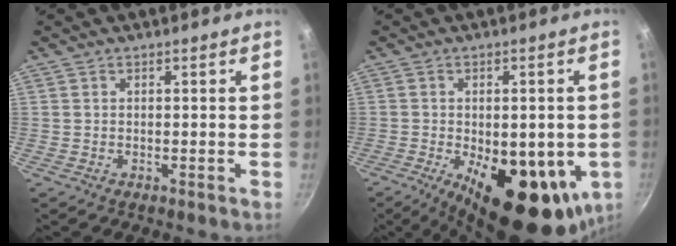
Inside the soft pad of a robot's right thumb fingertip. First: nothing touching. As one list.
[{"total": 20.1, "force": [-5.2, 9.3, 17.0], "torque": [-0.205, -0.016, -0.059]}]